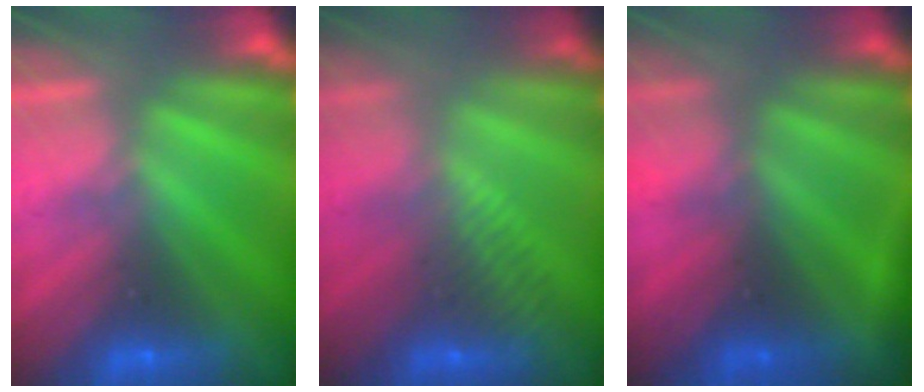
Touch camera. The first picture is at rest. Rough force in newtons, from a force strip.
{"total": 3.2}
{"total": 8.1}